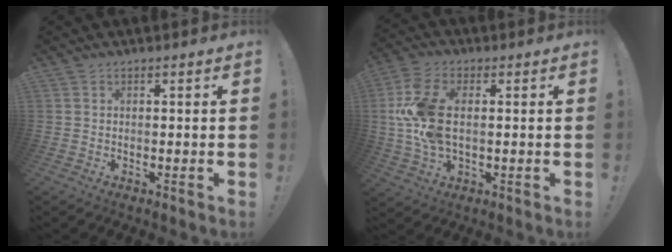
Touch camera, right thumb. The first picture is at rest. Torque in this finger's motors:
{"motor_torque": [1.69, 1.69, 1.52, 0.08, 0.53]}